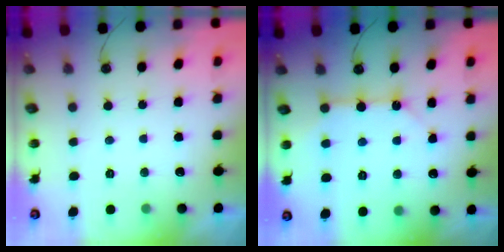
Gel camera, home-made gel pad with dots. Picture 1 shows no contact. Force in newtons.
{"total": 9.6, "press": 9.5, "slide": 0.9}